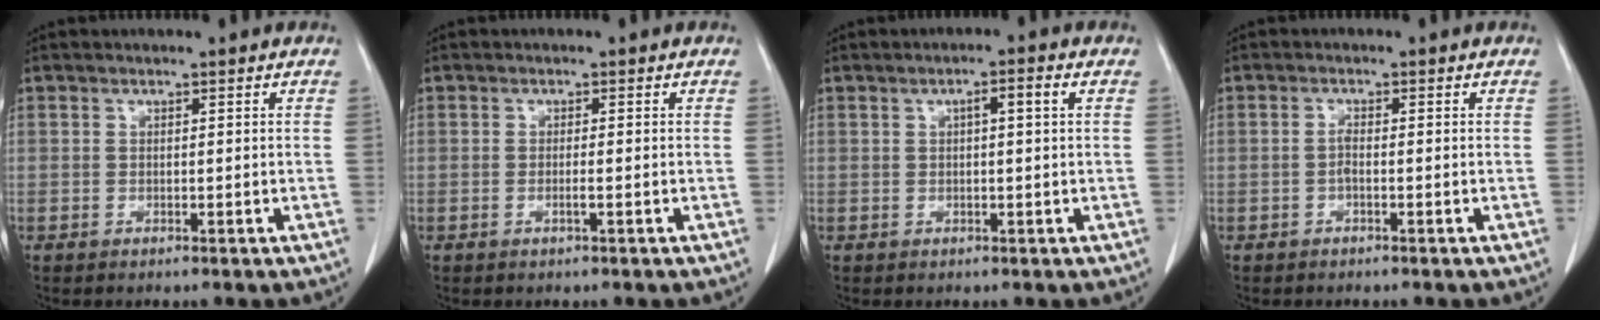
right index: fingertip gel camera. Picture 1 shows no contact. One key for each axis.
{"total": 1.5, "fx": -0.5, "fy": 0.2, "fz": 1.4, "tx": -0.027, "ty": 0.000, "tz": -0.009}
{"total": 3.1, "fx": 0.8, "fy": 0.5, "fz": 3.0, "tx": -0.054, "ty": 0.013, "tz": 0.014}
{"total": 1.5, "fx": -0.5, "fy": 0.6, "fz": 1.3, "tx": -0.025, "ty": 0.005, "tz": -0.010}